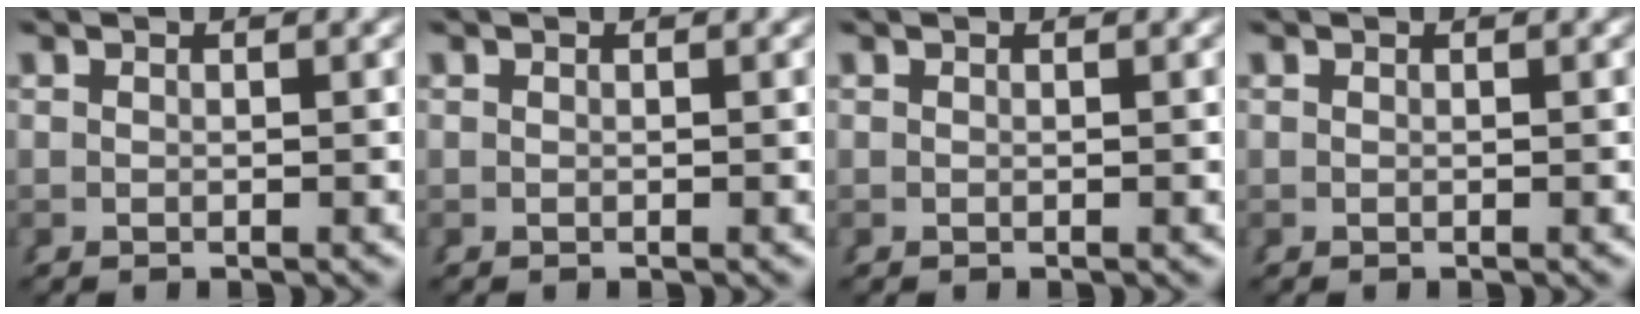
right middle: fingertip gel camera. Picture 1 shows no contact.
{"total": 0.0}
{"total": 0.0}
{"total": 0.0}